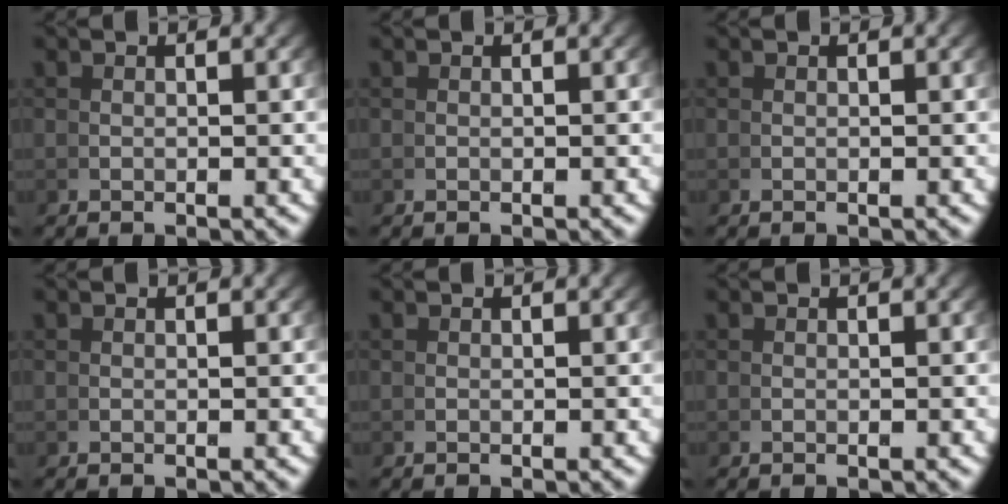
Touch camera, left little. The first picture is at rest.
{"total": 0.0}
{"total": 0.0}
{"total": 0.0}
{"total": 0.0}
{"total": 0.0}